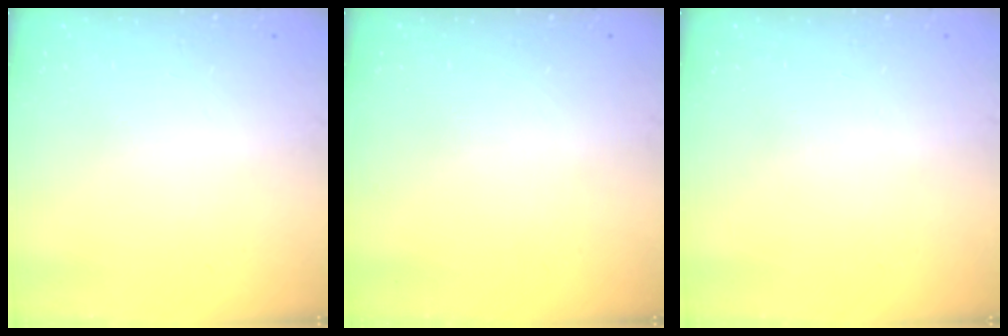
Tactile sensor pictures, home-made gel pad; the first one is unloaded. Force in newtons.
{"total": 0.0}
{"total": 0.0}